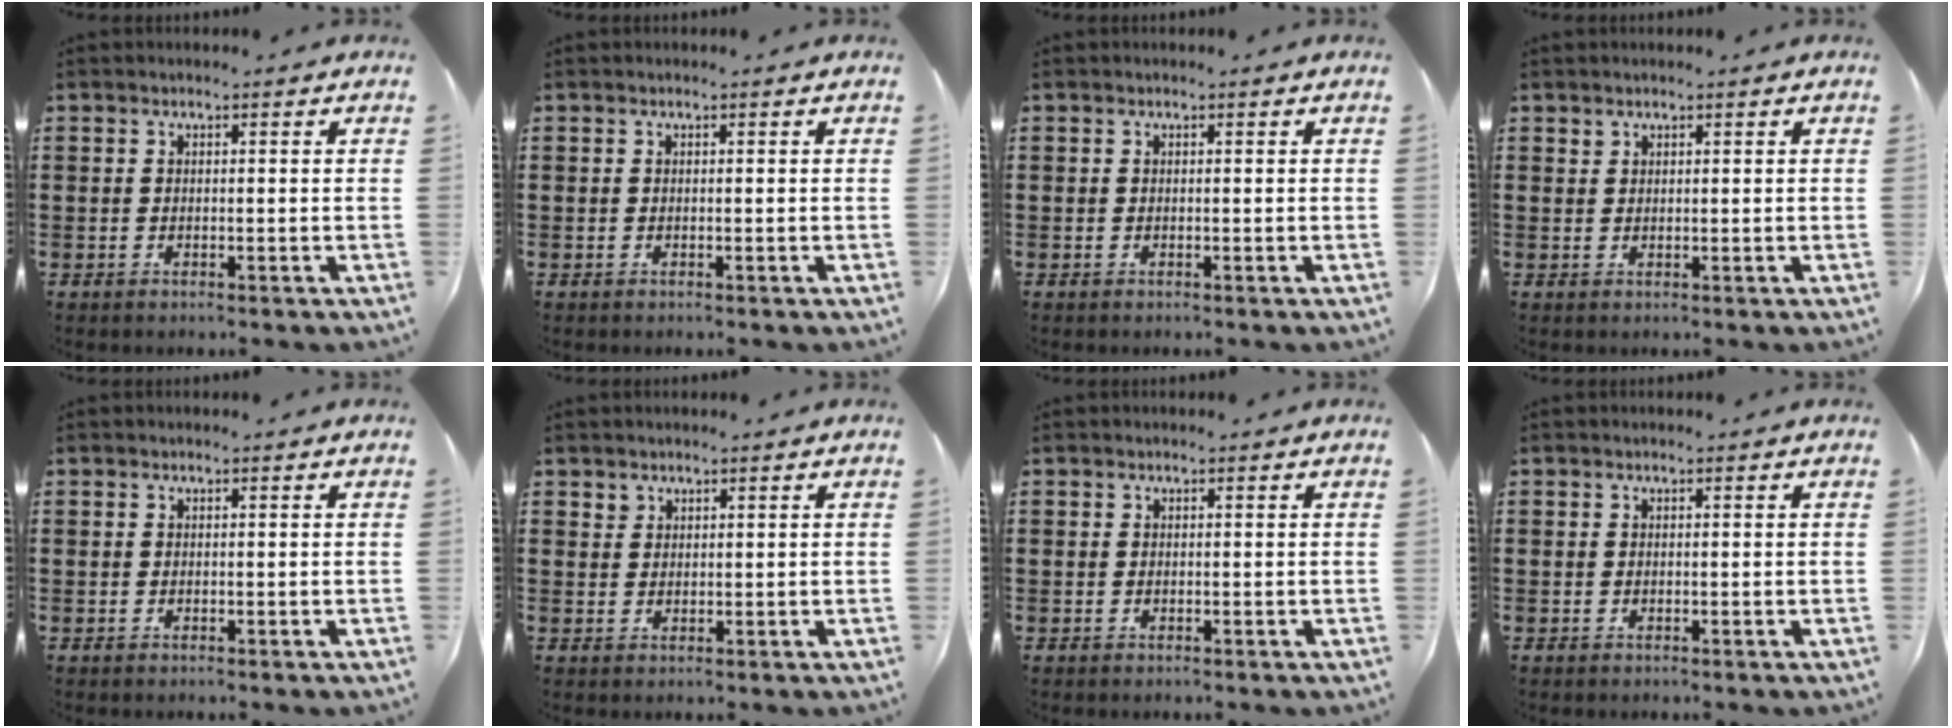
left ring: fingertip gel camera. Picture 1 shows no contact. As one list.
[{"total": 0.0}, {"total": 0.0}, {"total": 0.9, "force": [0.8, 0.3, 0.0], "torque": [-0.002, 0.000, 0.017]}, {"total": 0.0}, {"total": 1.4, "force": [1.2, 0.6, 0.0], "torque": [-0.002, -0.001, 0.026]}, {"total": 0.0}, {"total": 0.0}]